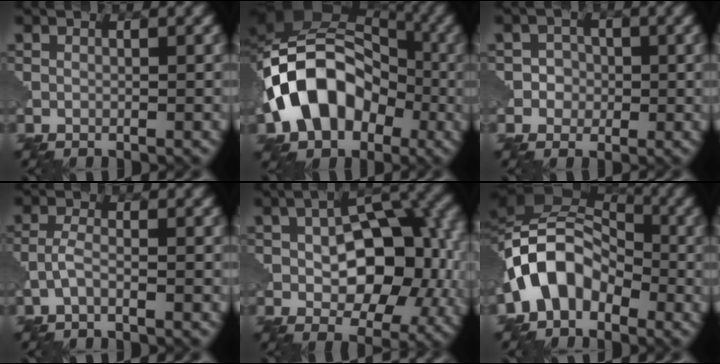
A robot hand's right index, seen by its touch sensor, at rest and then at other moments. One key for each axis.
{"total": 11.6, "fx": -3.3, "fy": 8.7, "fz": 7.0, "tx": -0.114, "ty": 0.007, "tz": -0.074}
{"total": 2.2, "fx": -0.3, "fy": 2.1, "fz": 0.5, "tx": 0.011, "ty": 0.003, "tz": -0.015}
{"total": 1.6, "fx": -0.9, "fy": 0.4, "fz": 1.3, "tx": -0.030, "ty": 0.004, "tz": -0.024}
{"total": 11.8, "fx": 0.2, "fy": 7.2, "fz": 9.3, "tx": -0.129, "ty": 0.000, "tz": 0.008}
{"total": 8.0, "fx": -3.0, "fy": 5.4, "fz": 5.0, "tx": -0.083, "ty": 0.018, "tz": -0.073}